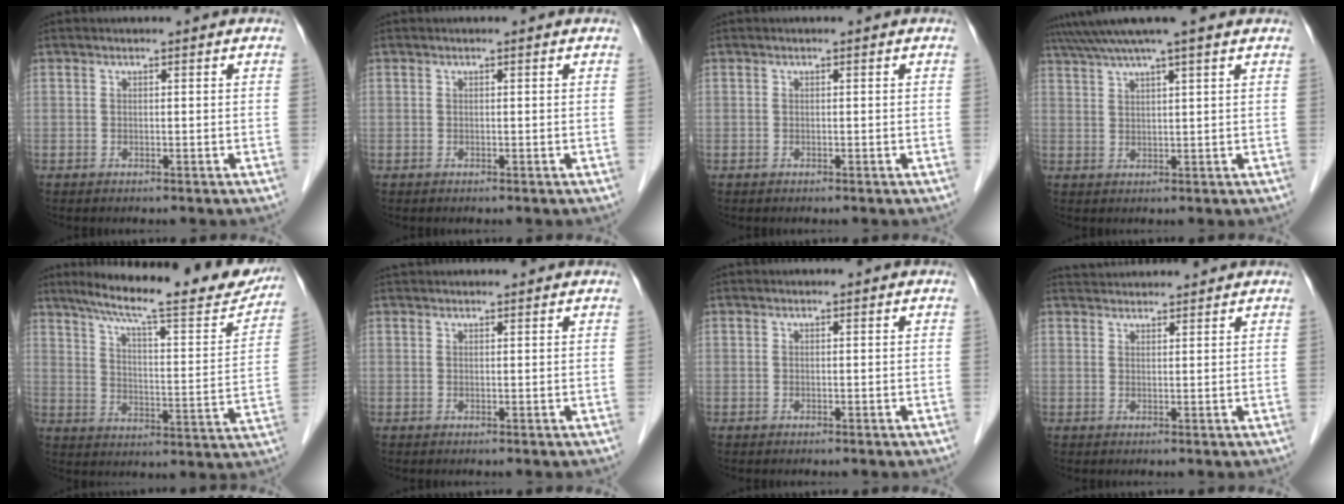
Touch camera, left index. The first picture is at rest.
{"total": 0.0}
{"total": 0.0}
{"total": 8.8, "force": [7.2, -0.5, 5.1], "torque": [-0.092, 0.037, 0.106]}
{"total": 22.5, "force": [19.2, 2.7, 11.4], "torque": [-0.171, -0.024, 0.255]}
{"total": 5.2, "force": [5.0, 0.7, 1.5], "torque": [-0.016, 0.037, 0.065]}
{"total": 0.0}
{"total": 5.4, "force": [5.3, 0.4, 0.7], "torque": [-0.015, 0.036, 0.079]}